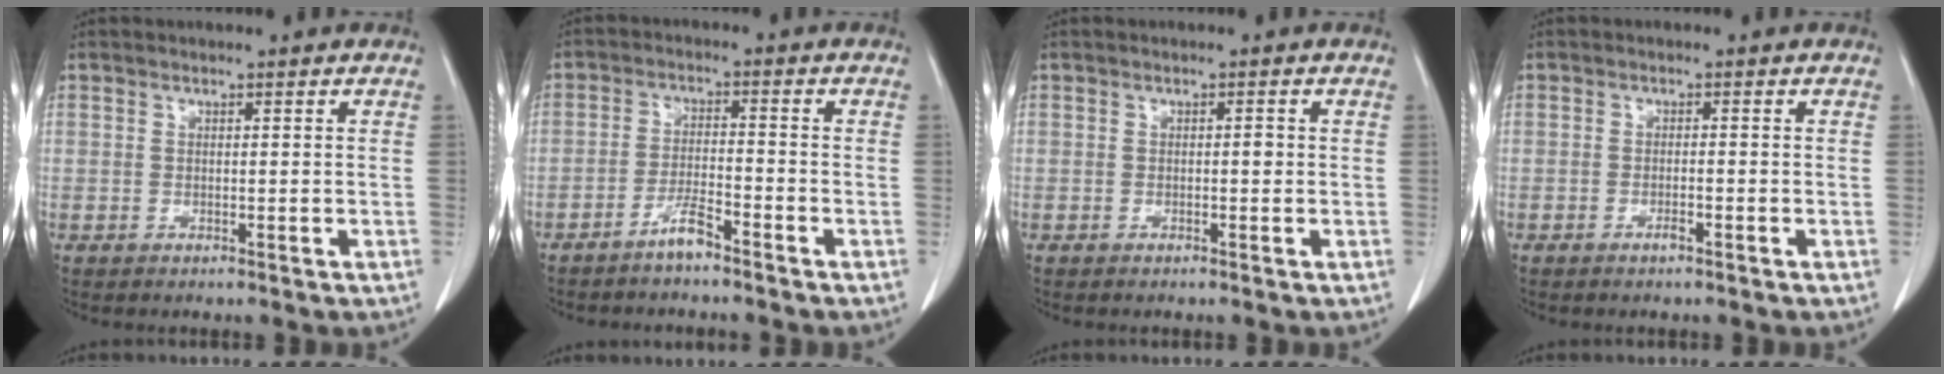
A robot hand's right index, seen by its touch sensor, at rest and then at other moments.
{"total": 3.7, "force": [-3.0, 0.2, 2.2], "torque": [-0.042, -0.001, -0.059]}
{"total": 0.8, "force": [0.0, 0.3, 0.8], "torque": [-0.009, 0.002, -0.001]}
{"total": 1.1, "force": [-0.7, 0.1, 0.8], "torque": [-0.016, -0.001, -0.012]}